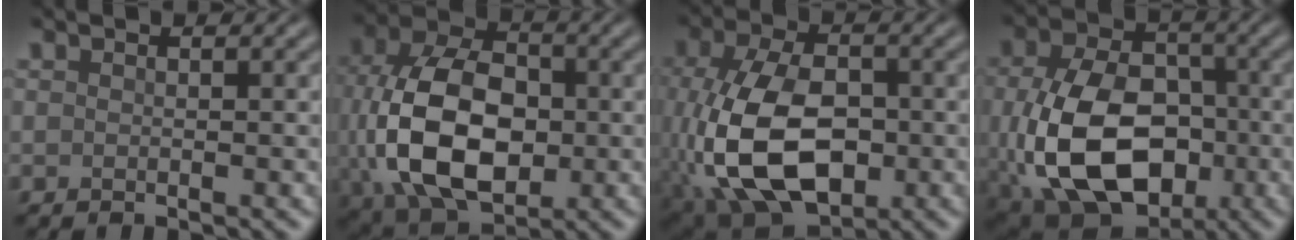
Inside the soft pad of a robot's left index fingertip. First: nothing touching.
{"total": 12.8, "force": [-0.8, 8.7, 9.4], "torque": [-0.205, -0.012, -0.014]}
{"total": 12.0, "force": [-3.1, 7.1, 9.2], "torque": [-0.200, -0.011, -0.063]}
{"total": 13.1, "force": [-2.4, 9.0, 9.3], "torque": [-0.196, -0.031, -0.044]}